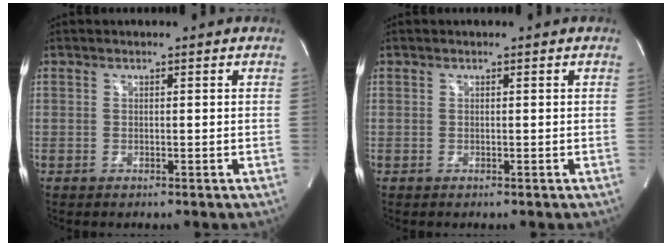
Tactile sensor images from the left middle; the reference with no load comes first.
{"total": 0.0}